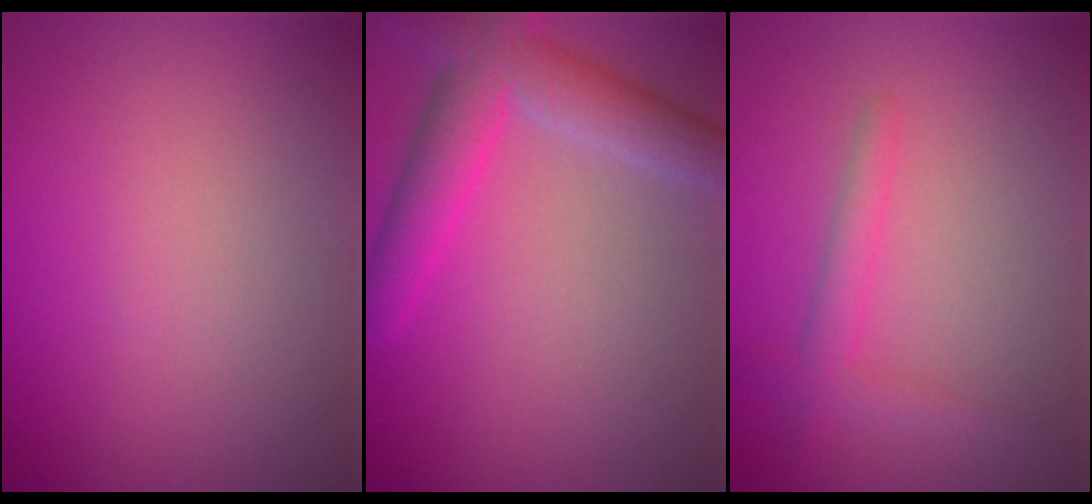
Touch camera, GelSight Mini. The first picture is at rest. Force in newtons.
{"total": 5.8, "press": 5.8, "slide": 0.3}
{"total": 2.2, "press": 2.2, "slide": 0.1}